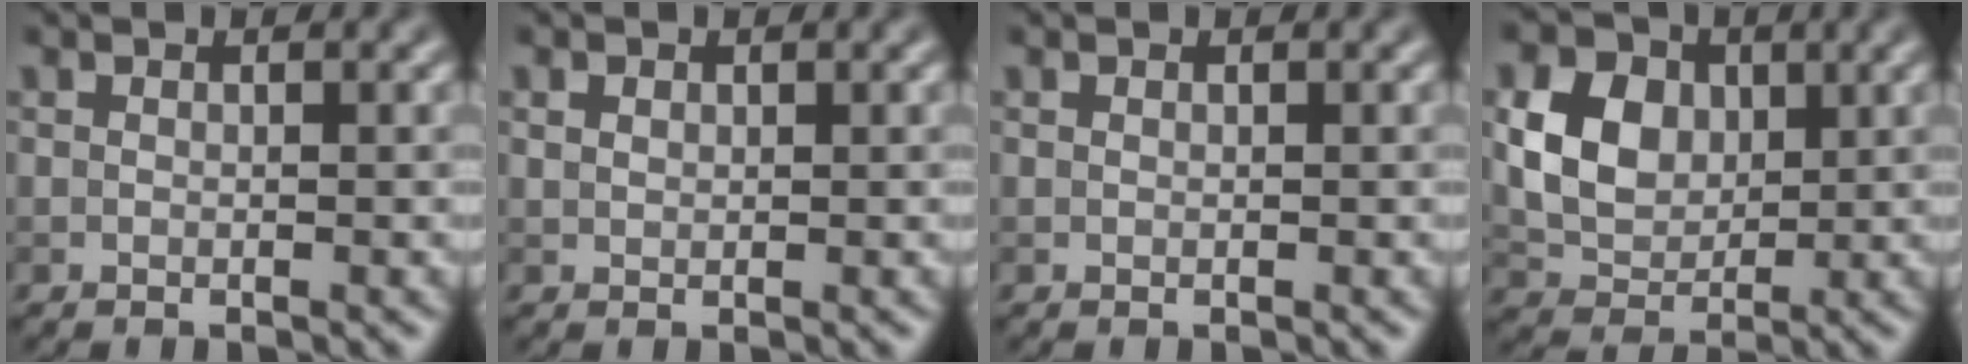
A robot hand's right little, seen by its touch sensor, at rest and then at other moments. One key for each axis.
{"total": 0.8, "fx": 0.4, "fy": 0.6, "fz": 0.4, "tx": -0.008, "ty": -0.001, "tz": 0.008}
{"total": 0.0}
{"total": 6.1, "fx": 1.4, "fy": 4.7, "fz": 3.7, "tx": -0.084, "ty": 0.000, "tz": 0.024}